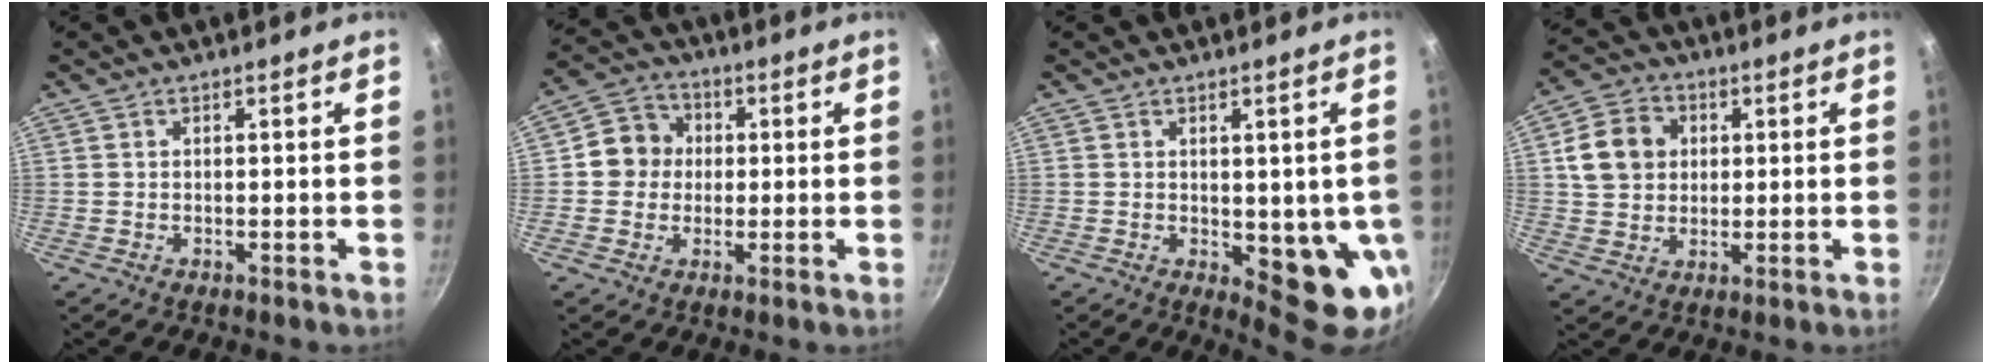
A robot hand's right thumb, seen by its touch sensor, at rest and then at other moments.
{"total": 7.5, "force": [0.4, 7.0, 2.8], "torque": [-0.009, 0.015, -0.011]}
{"total": 10.3, "force": [-1.2, 4.3, 9.3], "torque": [-0.080, -0.015, -0.006]}
{"total": 10.0, "force": [2.2, 8.4, 5.0], "torque": [-0.065, 0.009, 0.033]}